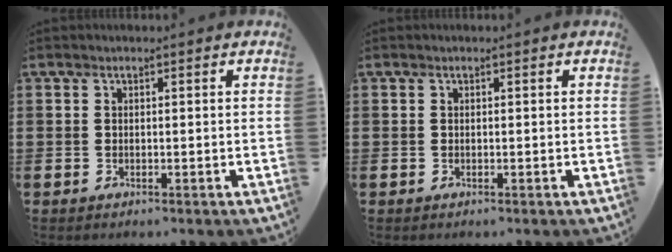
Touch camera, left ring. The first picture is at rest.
{"total": 0.0}